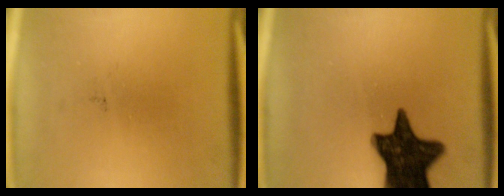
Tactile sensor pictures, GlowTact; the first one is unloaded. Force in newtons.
{"total": 15.1}